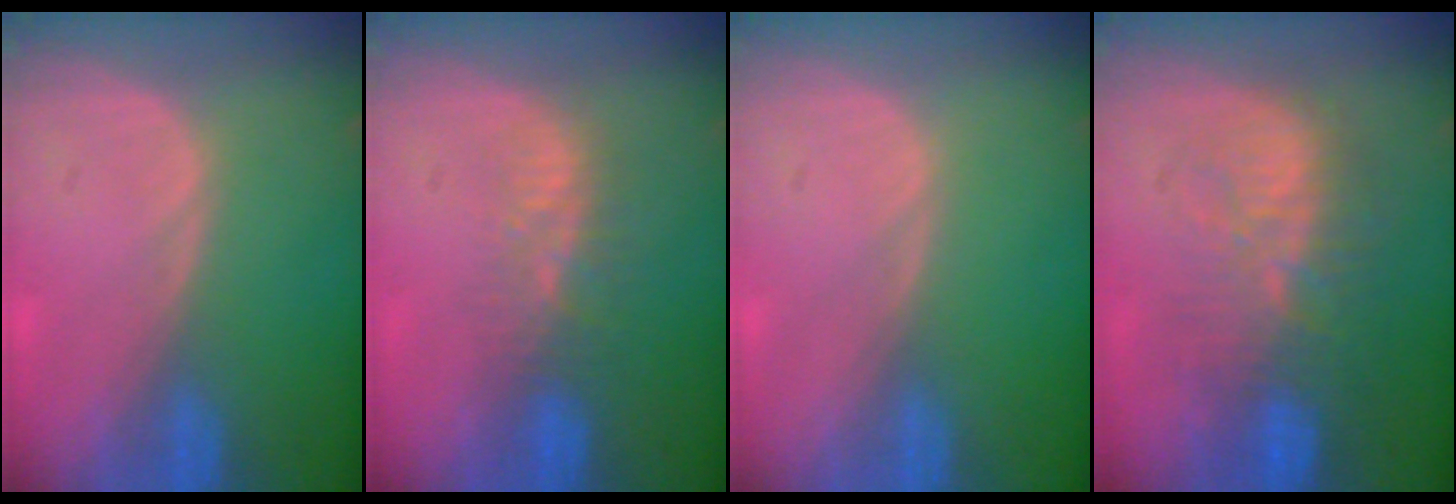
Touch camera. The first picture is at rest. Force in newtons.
{"total": 4.9, "press": 4.3, "slide": 2.2}
{"total": 0.0}
{"total": 10.0, "press": 9.5, "slide": 3.0}